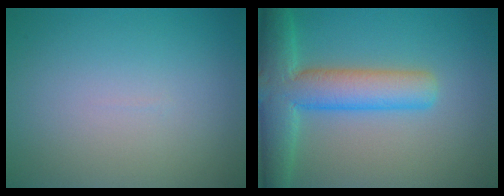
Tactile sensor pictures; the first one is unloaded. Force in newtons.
{"total": 7.7, "press": 7.7, "slide": 0.4}